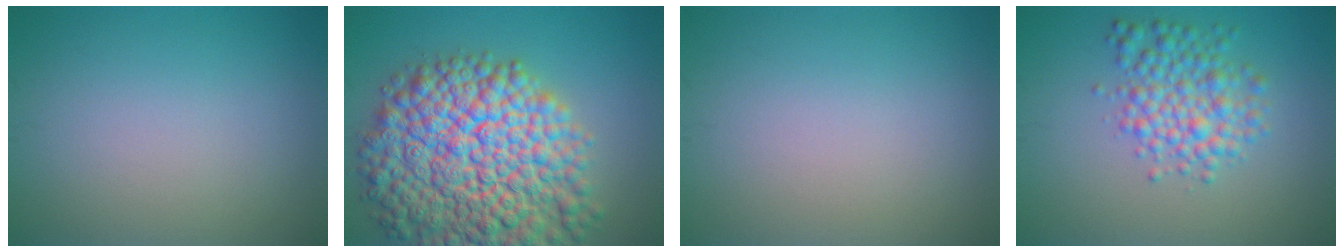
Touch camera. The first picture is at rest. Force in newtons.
{"total": 15.0, "press": 15.0, "slide": 0.7}
{"total": 0.0}
{"total": 4.5, "press": 4.5, "slide": 0.1}